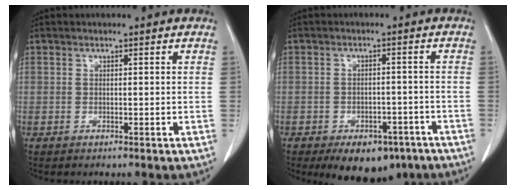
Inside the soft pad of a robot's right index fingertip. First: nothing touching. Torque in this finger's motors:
{"motor_torque": [0.49, -0.27, 0.21, 0.05]}